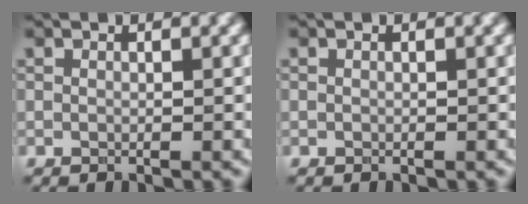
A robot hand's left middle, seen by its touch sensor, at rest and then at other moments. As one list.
[{"total": 0.0}]